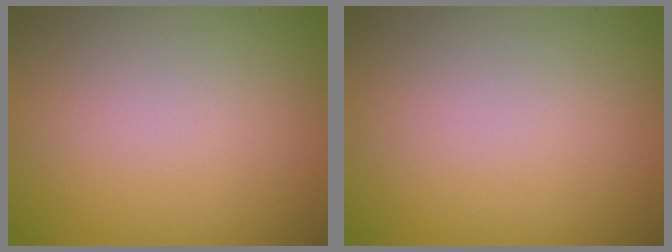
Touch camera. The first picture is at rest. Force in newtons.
{"total": 0.0}